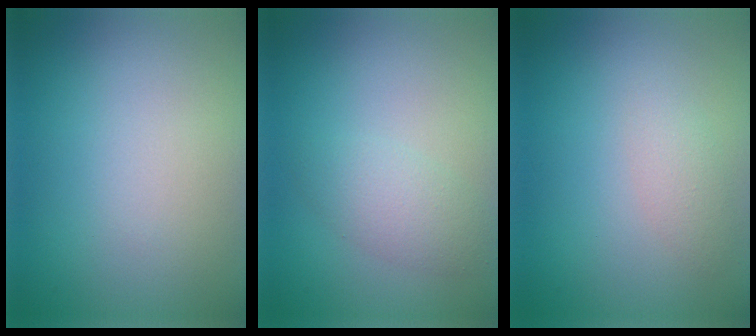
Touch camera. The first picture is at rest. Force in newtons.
{"total": 2.5, "press": 2.5, "slide": 0.0}
{"total": 1.5, "press": 1.5, "slide": 0.1}